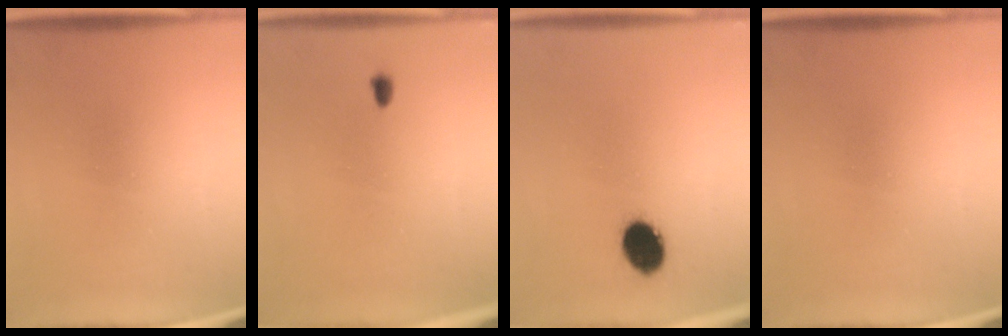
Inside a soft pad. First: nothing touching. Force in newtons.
{"total": 1.0}
{"total": 7.5}
{"total": 0.0}